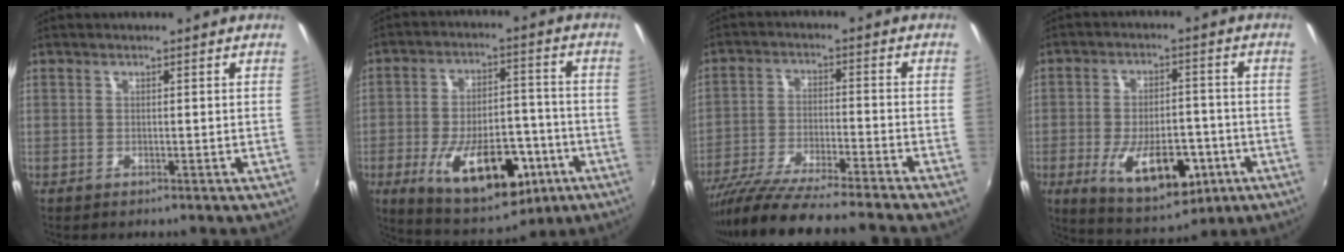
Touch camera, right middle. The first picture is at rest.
{"total": 19.0, "force": [-7.9, 9.4, 14.6], "torque": [-0.262, -0.007, -0.100]}
{"total": 16.1, "force": [-14.2, -1.3, 7.4], "torque": [-0.151, -0.041, -0.244]}
{"total": 14.6, "force": [-5.4, 7.3, 11.5], "torque": [-0.212, -0.015, -0.067]}